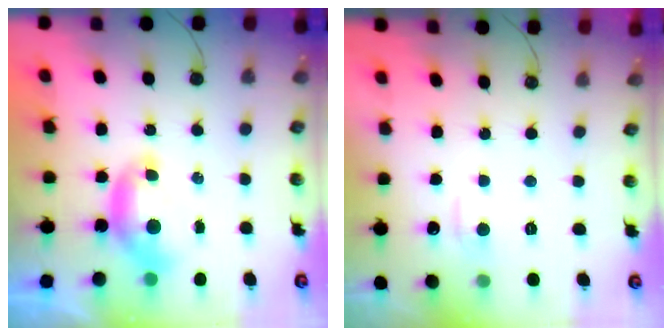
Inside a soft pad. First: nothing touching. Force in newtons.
{"total": 0.6, "press": 0.1, "slide": 0.6}